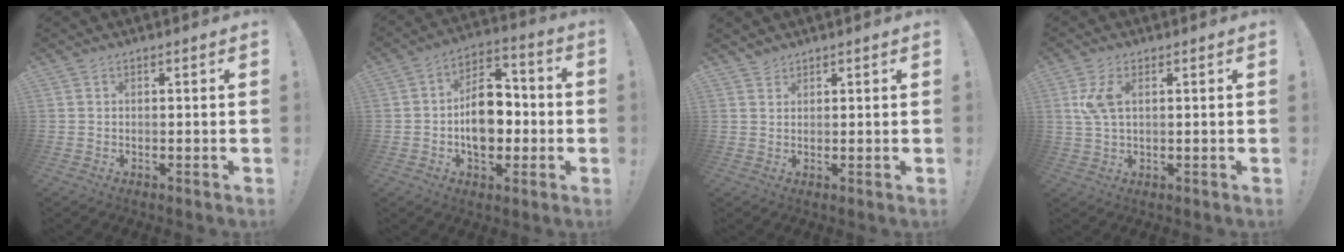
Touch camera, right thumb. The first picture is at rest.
{"total": 14.2, "force": [-2.5, 10.1, 9.7], "torque": [-0.140, 0.023, -0.041]}
{"total": 2.0, "force": [1.8, 0.8, 0.2], "torque": [0.002, -0.012, 0.035]}
{"total": 6.5, "force": [1.7, 3.1, 5.4], "torque": [-0.107, 0.000, 0.028]}